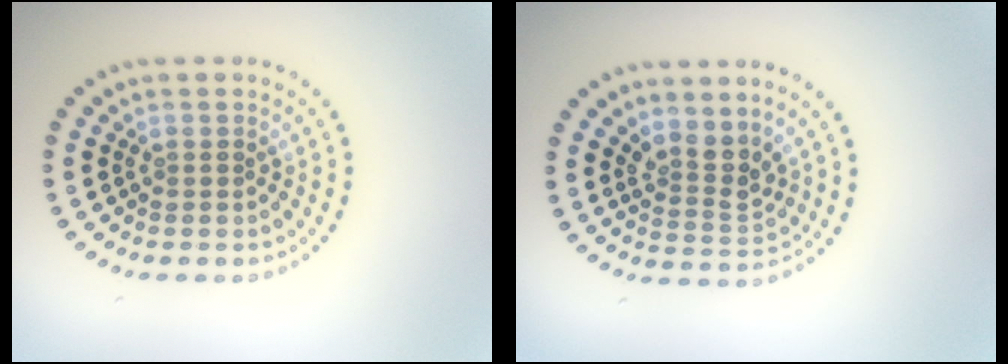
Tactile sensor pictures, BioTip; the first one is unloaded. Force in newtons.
{"total": 2.7, "press": 2.0, "slide": 1.9}